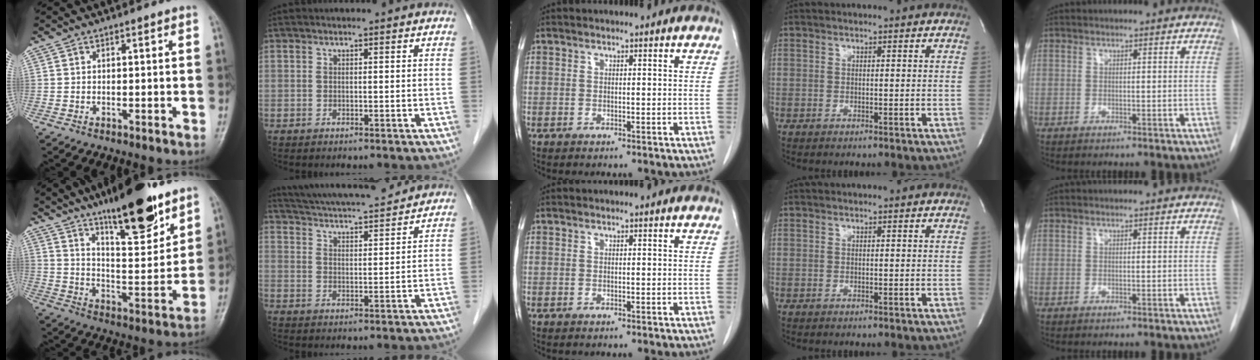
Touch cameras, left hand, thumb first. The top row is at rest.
{"thumb": {"total": 18.1, "force": [12.5, 5.0, 12.1], "torque": [-0.153, -0.075, 0.205]}, "index": {"total": 14.8, "force": [13.8, 1.5, 5.2], "torque": [-0.097, 0.027, 0.212]}}